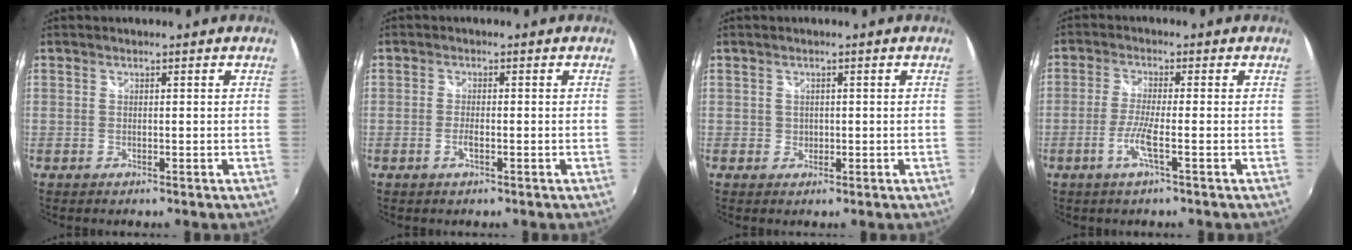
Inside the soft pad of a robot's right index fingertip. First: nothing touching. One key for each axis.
{"total": 1.5, "fx": -0.7, "fy": 0.2, "fz": 1.3, "tx": -0.030, "ty": -0.002, "tz": -0.014}
{"total": 1.1, "fx": 0.0, "fy": 1.1, "fz": 0.0, "tx": 0.004, "ty": -0.001, "tz": 0.001}
{"total": 4.3, "fx": -1.9, "fy": -0.5, "fz": 3.8, "tx": -0.088, "ty": -0.006, "tz": -0.041}